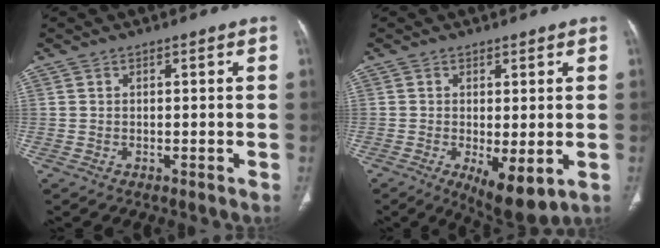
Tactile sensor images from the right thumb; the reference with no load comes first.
{"total": 8.2, "force": [-2.1, 3.1, 7.4], "torque": [-0.115, -0.022, -0.023]}